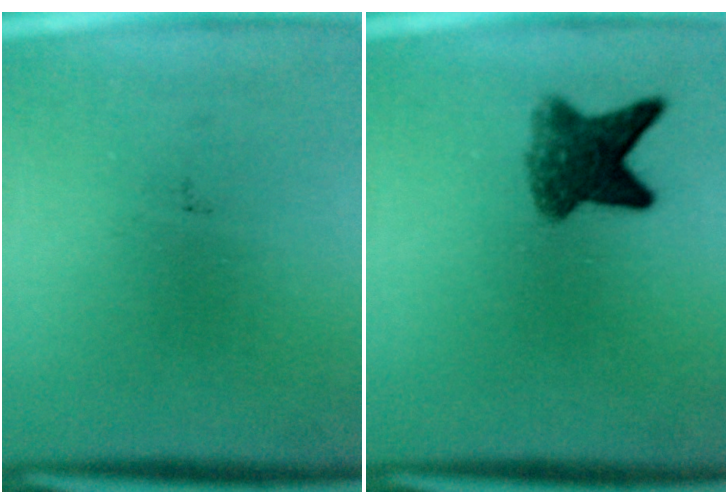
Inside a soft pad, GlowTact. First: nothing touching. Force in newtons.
{"total": 6.0}